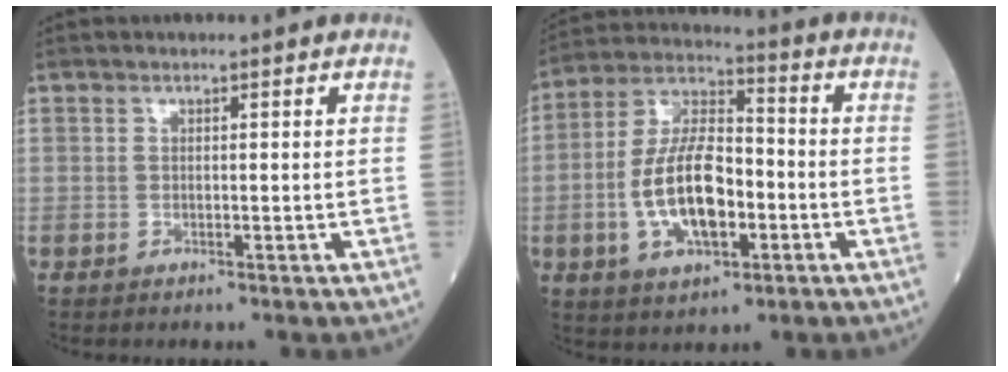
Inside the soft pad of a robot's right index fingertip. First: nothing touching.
{"total": 13.7, "force": [-3.2, 5.8, 12.0], "torque": [-0.245, 0.012, -0.058]}